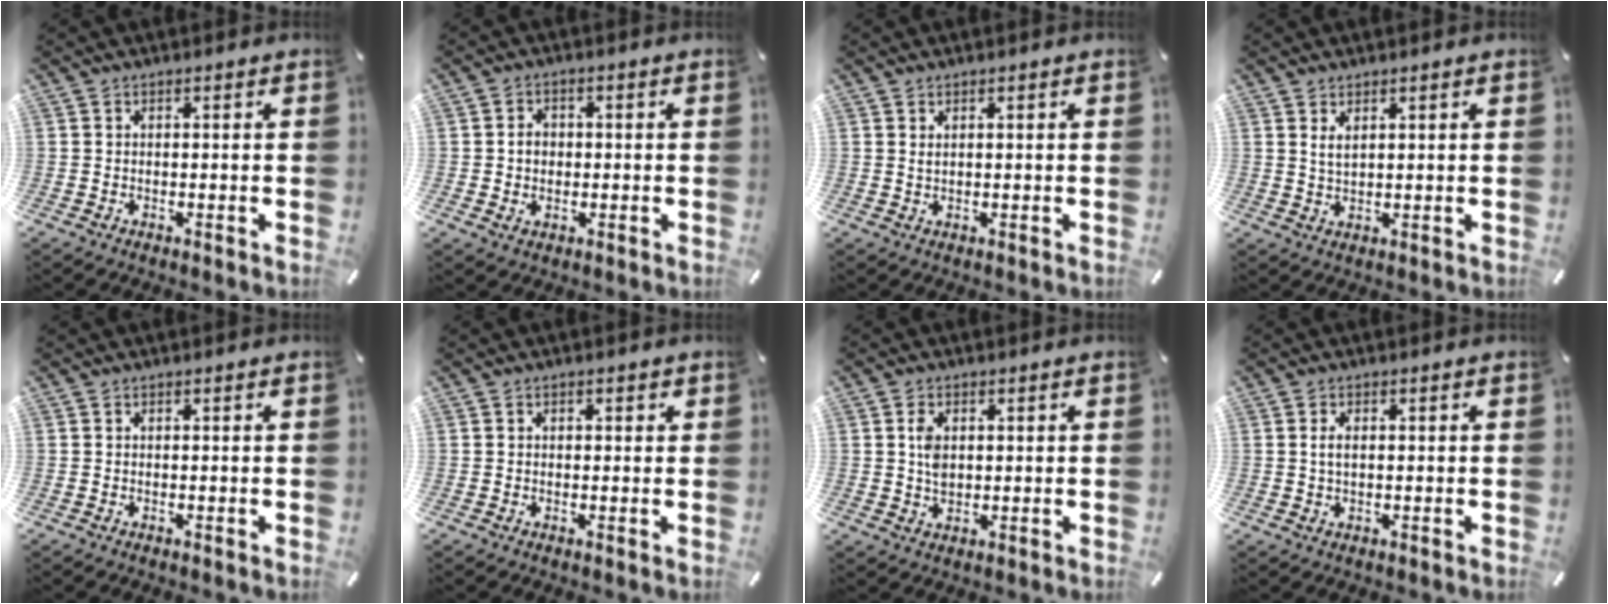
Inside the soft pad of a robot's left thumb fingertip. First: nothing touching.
{"total": 4.0, "force": [-0.1, 3.5, 2.0], "torque": [-0.025, 0.001, -0.007]}
{"total": 1.0, "force": [0.5, 0.4, 0.8], "torque": [-0.016, 0.001, 0.008]}
{"total": 2.5, "force": [1.5, 1.0, 1.7], "torque": [-0.029, -0.004, 0.026]}
{"total": 0.0}
{"total": 0.9, "force": [0.1, 0.8, 0.5], "torque": [-0.009, 0.007, 0.000]}
{"total": 4.1, "force": [0.8, 2.8, 2.9], "torque": [-0.070, -0.003, 0.006]}
{"total": 2.4, "force": [0.4, 1.2, 2.0], "torque": [-0.043, 0.005, 0.005]}